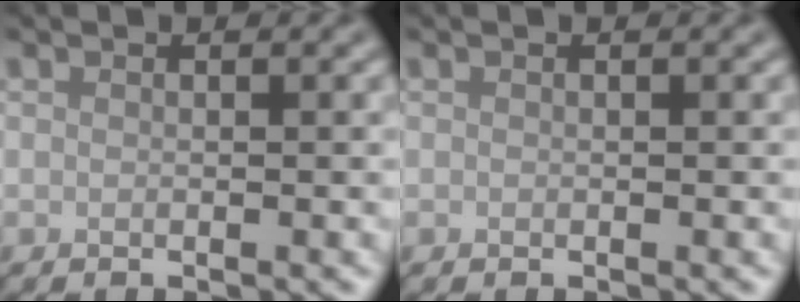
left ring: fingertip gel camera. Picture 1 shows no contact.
{"total": 0.0}